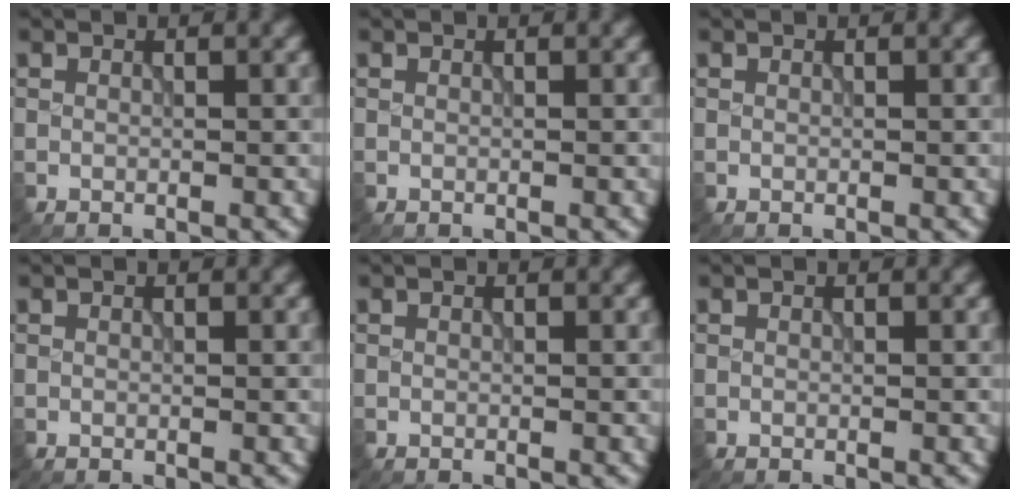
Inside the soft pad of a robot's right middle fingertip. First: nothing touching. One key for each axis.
{"total": 0.0}
{"total": 0.0}
{"total": 0.0}
{"total": 0.0}
{"total": 0.0}